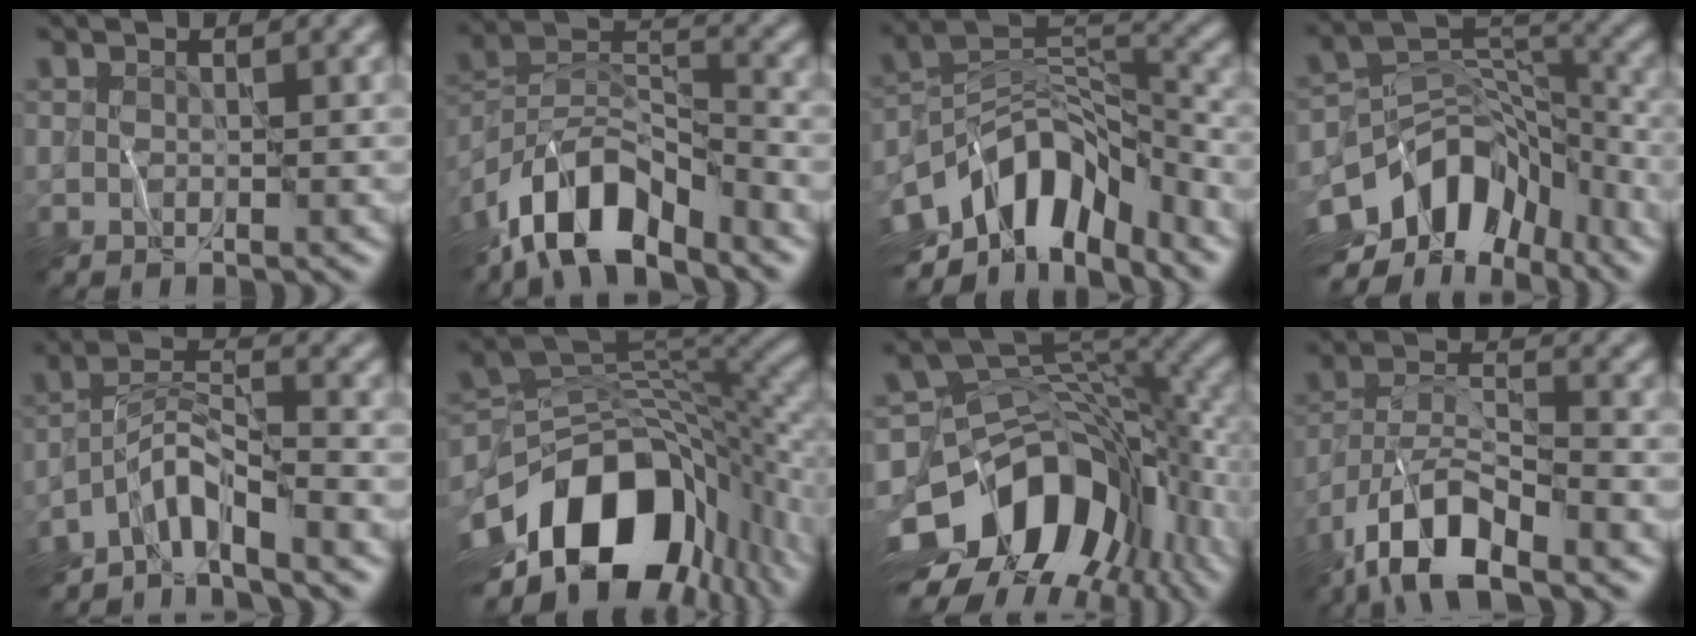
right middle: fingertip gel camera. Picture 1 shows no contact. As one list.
[{"total": 8.9, "force": [-6.6, 3.3, 5.0], "torque": [-0.074, 0.004, -0.136]}, {"total": 10.5, "force": [-6.1, 5.6, 6.5], "torque": [-0.097, 0.010, -0.118]}, {"total": 10.9, "force": [-5.3, 7.1, 6.3], "torque": [-0.098, 0.009, -0.099]}, {"total": 3.9, "force": [-3.3, 0.7, 2.0], "torque": [-0.032, 0.010, -0.075]}, {"total": 15.3, "force": [-5.9, 9.4, 10.4], "torque": [-0.180, -0.001, -0.100]}, {"total": 14.3, "force": [-4.4, 10.0, 9.1], "torque": [-0.148, 0.004, -0.089]}, {"total": 7.4, "force": [-5.3, 2.1, 4.7], "torque": [-0.078, 0.001, -0.105]}]